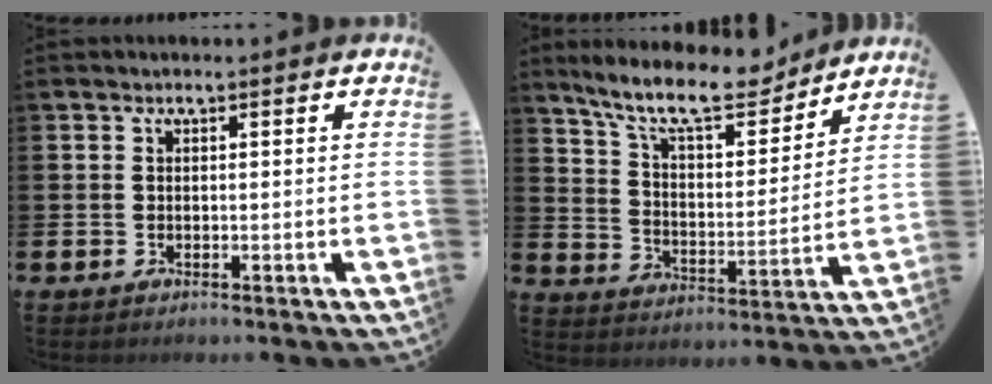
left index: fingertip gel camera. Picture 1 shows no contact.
{"total": 11.7, "force": [10.3, 2.9, 4.8], "torque": [-0.118, -0.062, 0.181]}